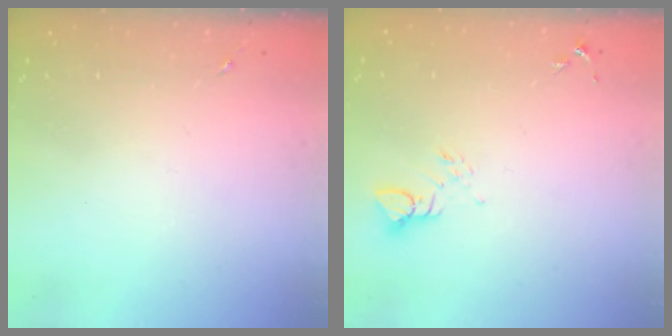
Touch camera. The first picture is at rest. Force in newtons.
{"total": 3.8, "press": 3.8, "slide": 0.5}